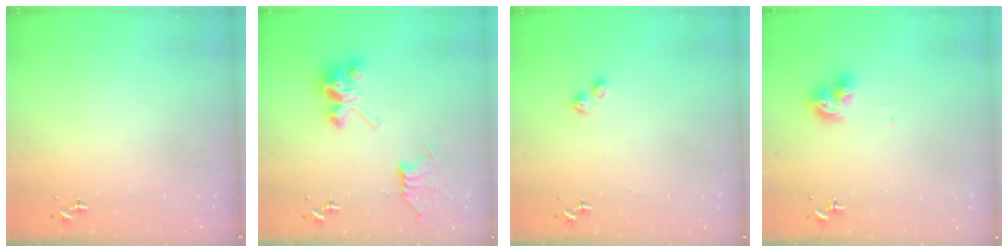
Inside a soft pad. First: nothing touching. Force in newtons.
{"total": 9.7, "press": 9.6, "slide": 0.7}
{"total": 3.7, "press": 3.7, "slide": 0.4}
{"total": 8.5, "press": 8.5, "slide": 0.7}